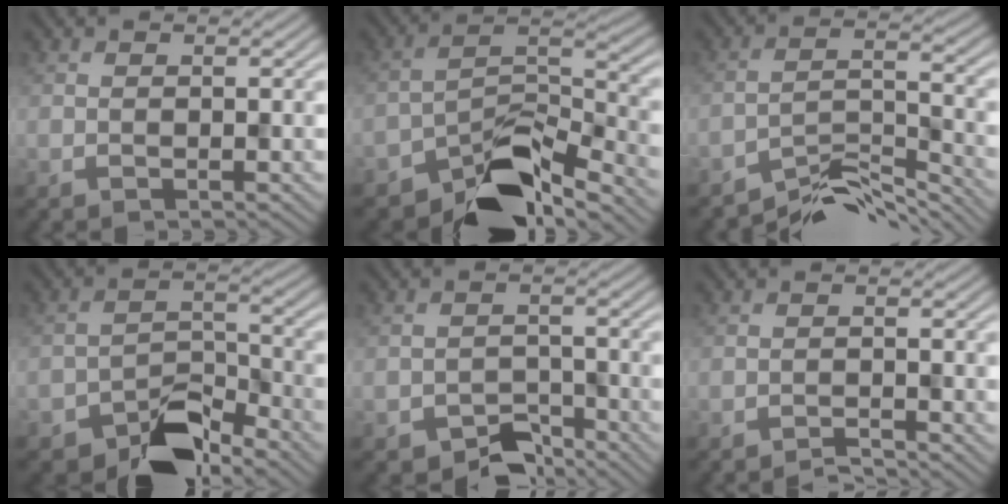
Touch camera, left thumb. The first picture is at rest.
{"total": 10.4, "force": [-7.8, 4.3, 5.5], "torque": [-0.074, -0.002, -0.151]}
{"total": 7.5, "force": [-6.4, 1.8, 3.3], "torque": [-0.057, 0.003, -0.117]}
{"total": 8.6, "force": [-6.5, 3.6, 4.2], "torque": [-0.059, 0.001, -0.125]}
{"total": 4.7, "force": [-3.7, 2.3, 1.6], "torque": [-0.024, -0.002, -0.067]}
{"total": 1.4, "force": [-1.3, 0.1, 0.4], "torque": [-0.004, 0.005, -0.031]}